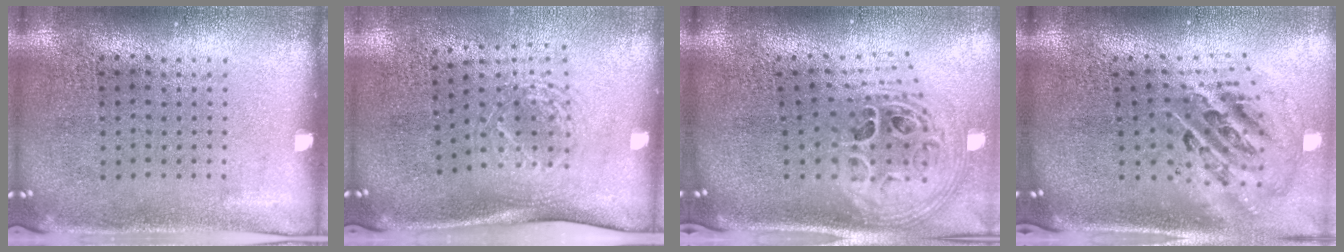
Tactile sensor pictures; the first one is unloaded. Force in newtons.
{"total": 1.8, "press": 1.3, "slide": 1.2}
{"total": 2.9, "press": 2.0, "slide": 2.1}
{"total": 2.8, "press": 1.9, "slide": 2.0}